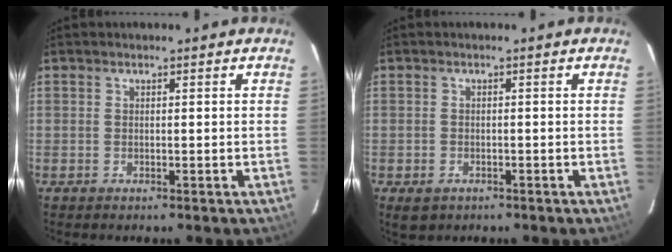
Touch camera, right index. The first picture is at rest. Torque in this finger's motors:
{"motor_torque": [0.25, -0.16, -0.01, 0.00]}